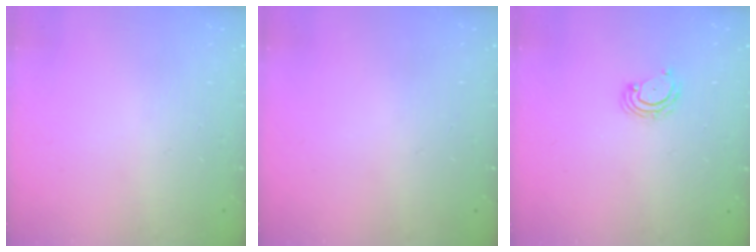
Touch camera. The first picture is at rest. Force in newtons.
{"total": 0.0}
{"total": 4.1, "press": 4.1, "slide": 0.4}